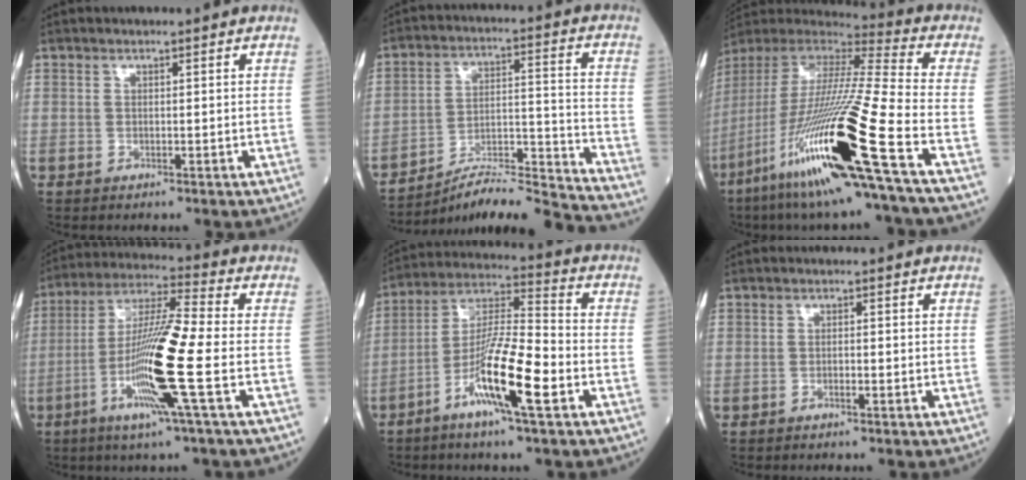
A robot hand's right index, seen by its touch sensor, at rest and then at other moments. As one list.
[{"total": 15.3, "force": [-14.6, -2.0, 4.0], "torque": [-0.057, 0.027, -0.239]}, {"total": 28.1, "force": [-12.3, -0.2, 25.2], "torque": [-0.502, -0.067, -0.231]}, {"total": 14.5, "force": [-4.0, -1.0, 13.9], "torque": [-0.273, -0.013, -0.084]}, {"total": 11.7, "force": [-5.0, 0.5, 10.5], "torque": [-0.202, -0.001, -0.097]}, {"total": 0.9, "force": [-0.4, 0.1, 0.8], "torque": [-0.016, 0.002, -0.005]}]